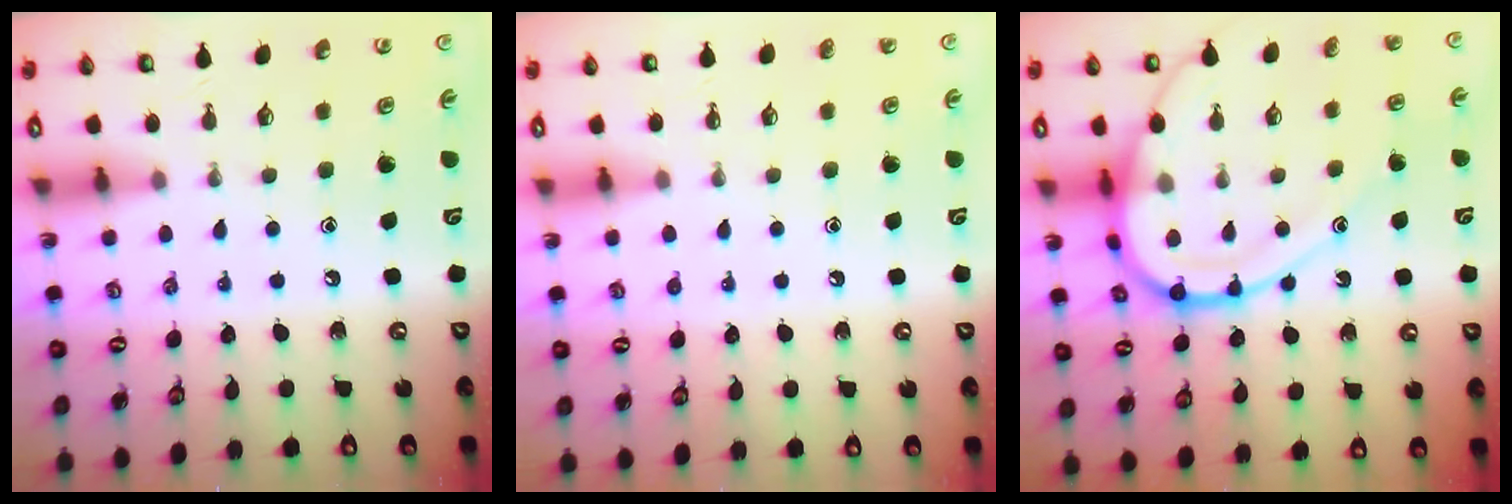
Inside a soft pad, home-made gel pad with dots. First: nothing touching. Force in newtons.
{"total": 1.1, "press": 1.1, "slide": 0.3}
{"total": 16.8, "press": 16.7, "slide": 1.6}